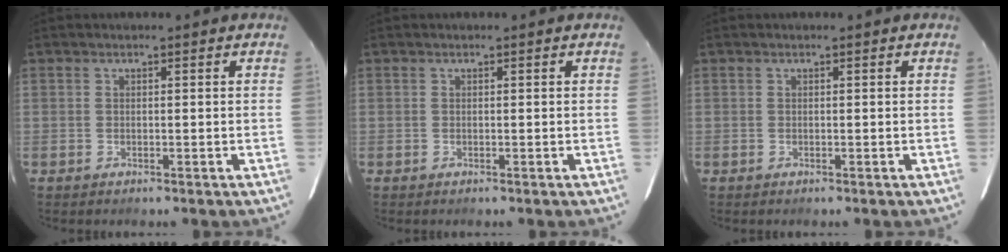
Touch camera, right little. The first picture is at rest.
{"total": 0.0}
{"total": 0.0}